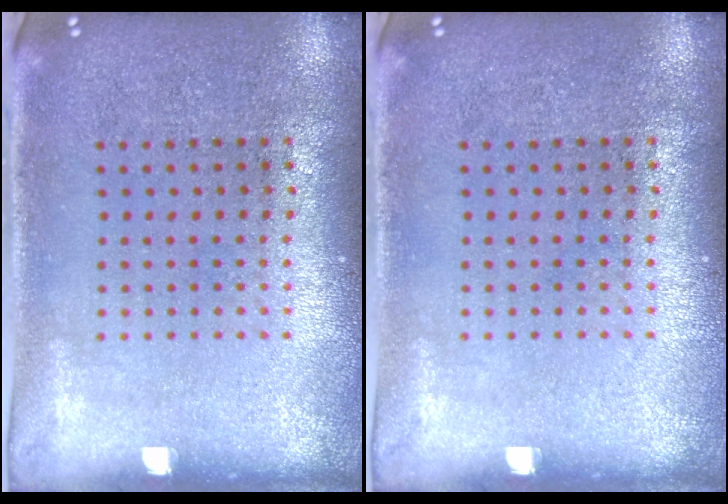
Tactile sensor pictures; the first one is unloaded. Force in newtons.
{"total": 0.0}